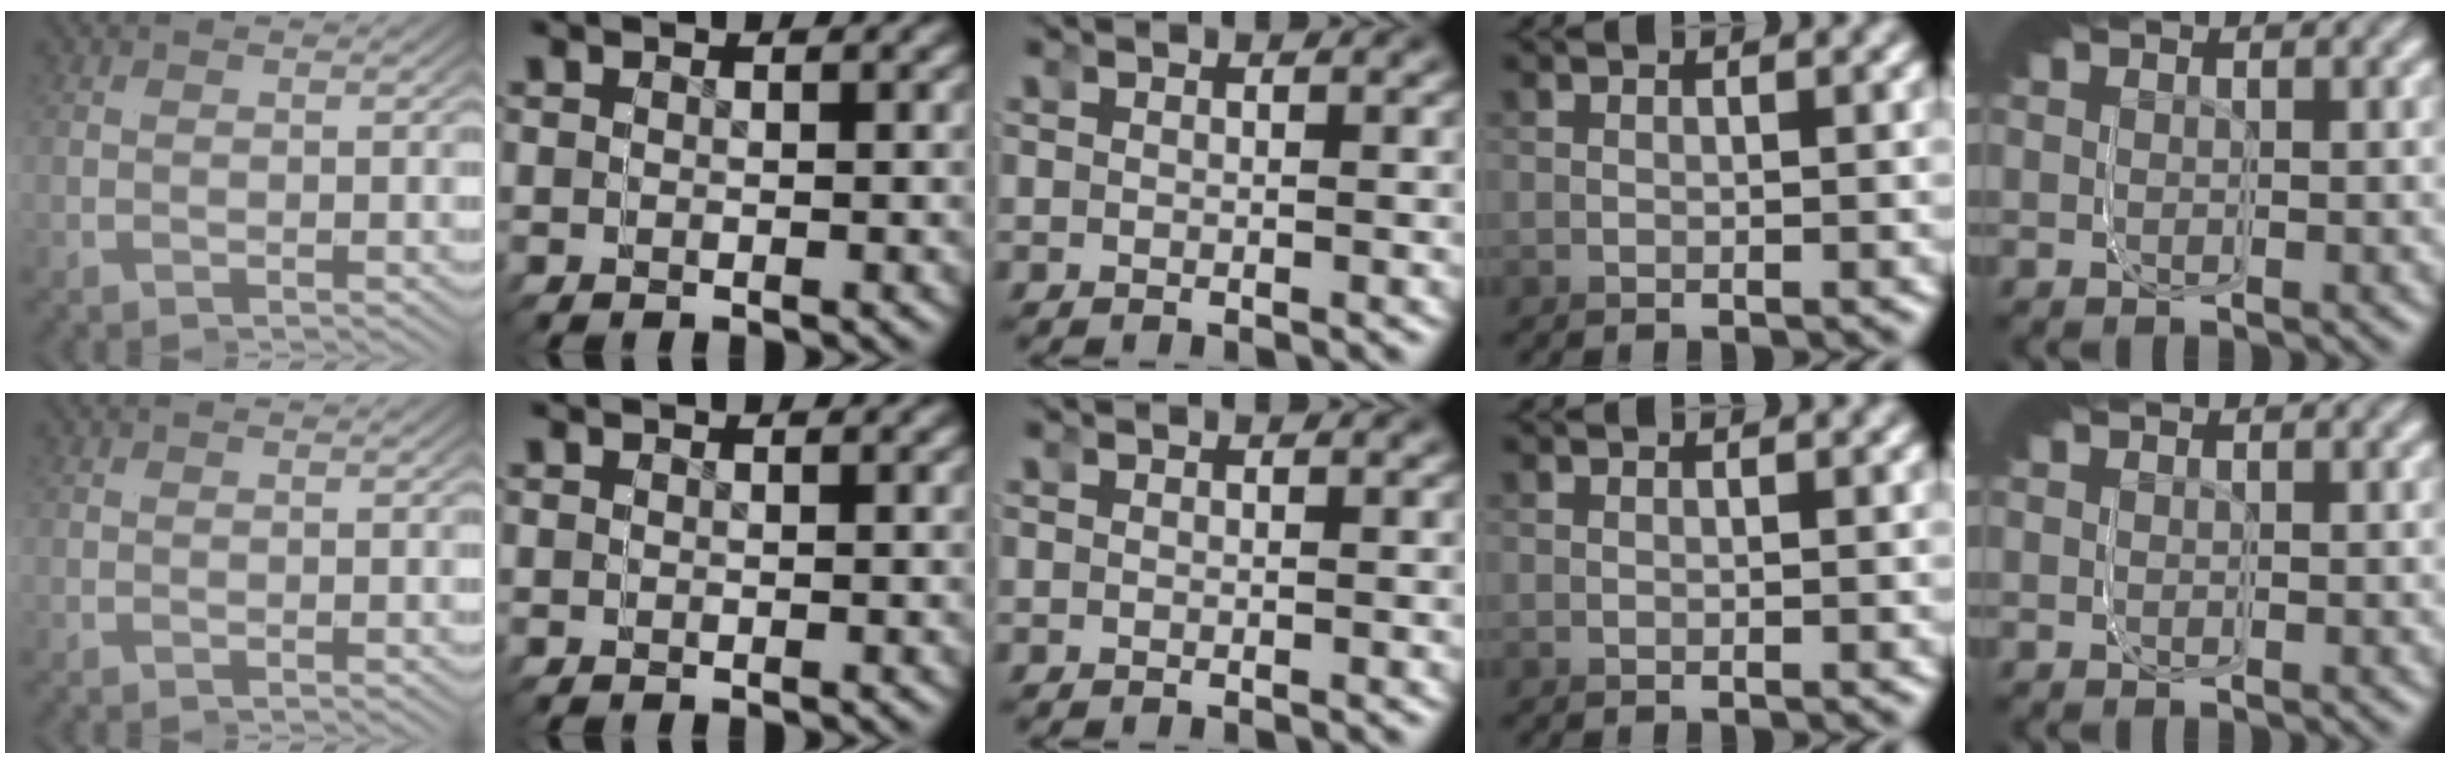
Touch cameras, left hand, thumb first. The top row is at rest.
{}